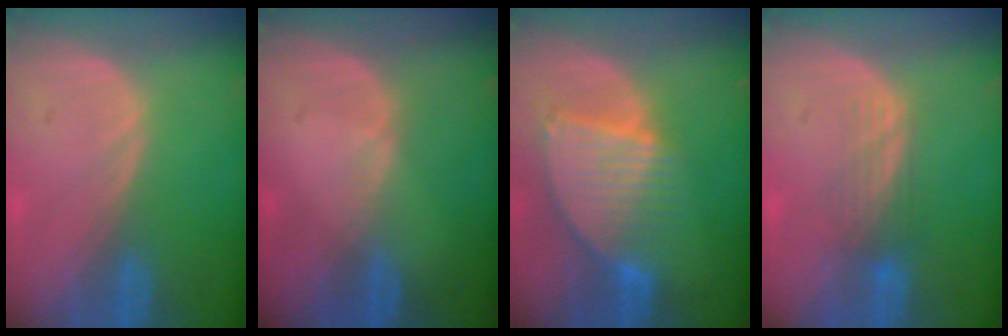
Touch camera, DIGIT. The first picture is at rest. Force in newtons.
{"total": 0.7, "press": 0.5, "slide": 0.5}
{"total": 8.7, "press": 7.5, "slide": 4.4}
{"total": 3.5, "press": 2.9, "slide": 1.9}